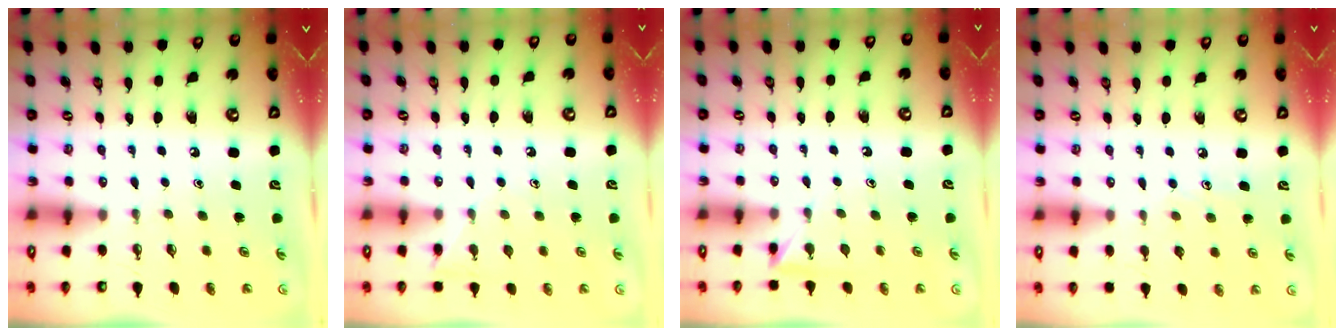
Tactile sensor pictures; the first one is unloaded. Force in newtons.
{"total": 5.6, "press": 5.6, "slide": 0.6}
{"total": 3.9, "press": 3.9, "slide": 0.3}
{"total": 5.2, "press": 5.1, "slide": 0.5}